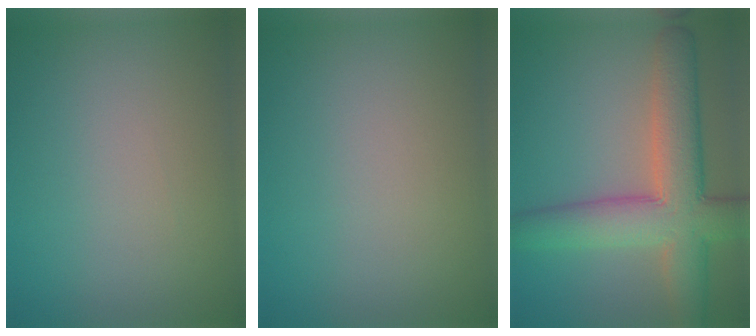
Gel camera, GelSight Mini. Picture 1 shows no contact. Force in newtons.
{"total": 0.0}
{"total": 8.6, "press": 8.6, "slide": 0.5}